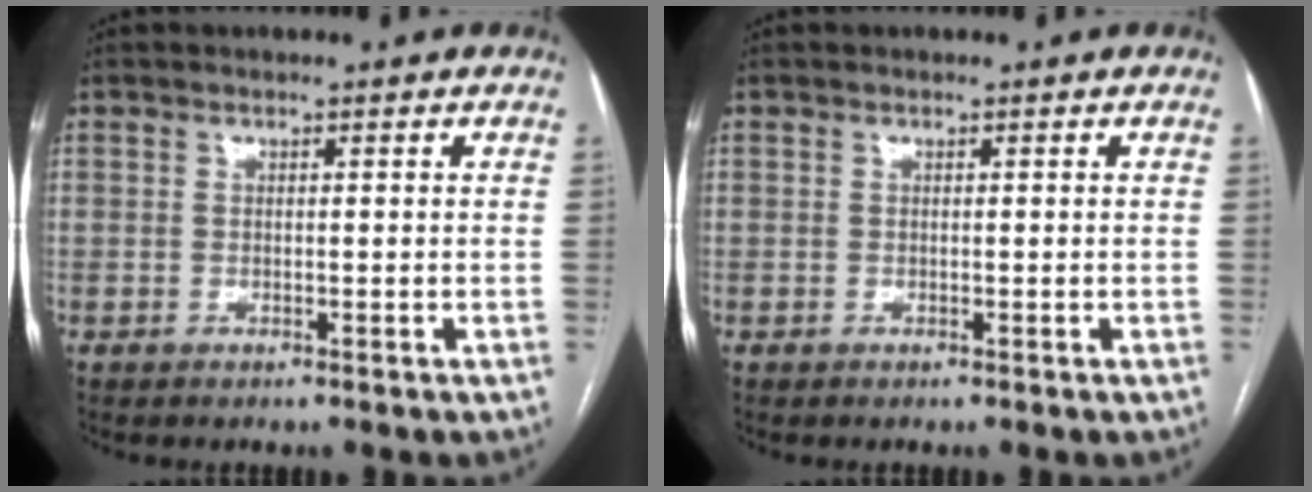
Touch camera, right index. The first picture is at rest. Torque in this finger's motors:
{"motor_torque": [0.00, 0.00, 0.00, 0.00]}